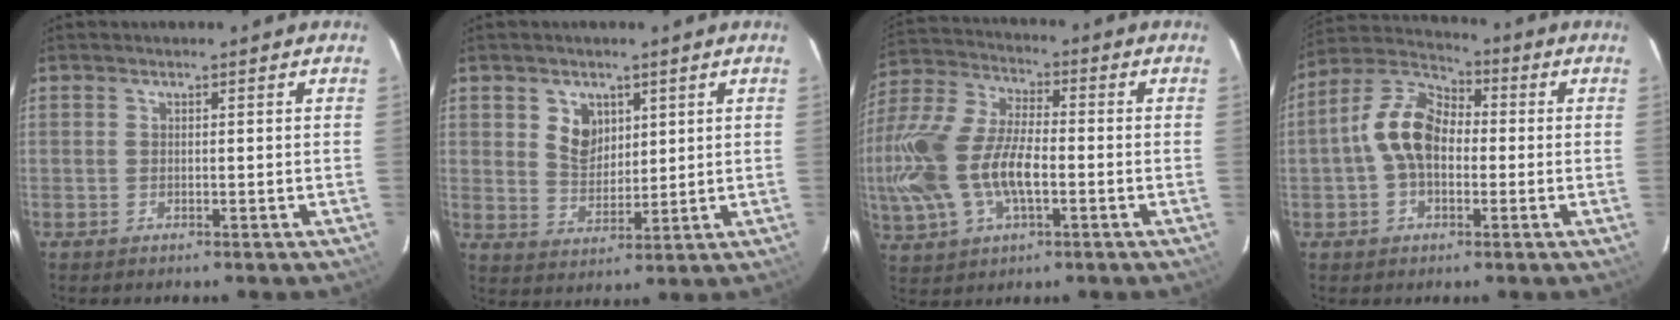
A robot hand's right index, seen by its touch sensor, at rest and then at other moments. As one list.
[{"total": 6.2, "force": [2.5, 4.8, 3.0], "torque": [-0.050, 0.005, 0.054]}, {"total": 20.7, "force": [-3.6, 10.6, 17.3], "torque": [-0.389, -0.005, -0.061]}, {"total": 11.3, "force": [-0.7, 7.3, 8.6], "torque": [-0.178, 0.028, -0.020]}]